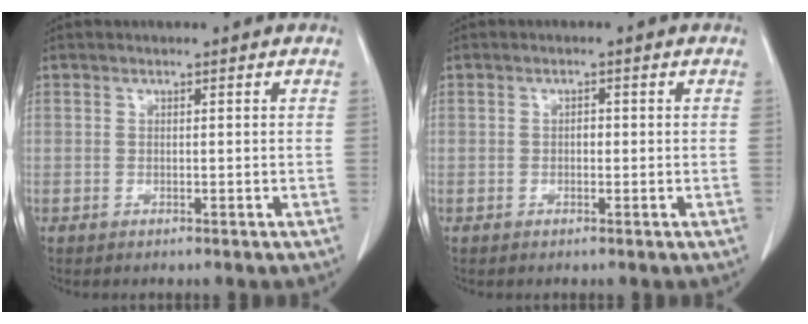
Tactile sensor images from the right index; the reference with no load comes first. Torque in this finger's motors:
{"motor_torque": [0.31, -0.07, 0.21, 0.03]}